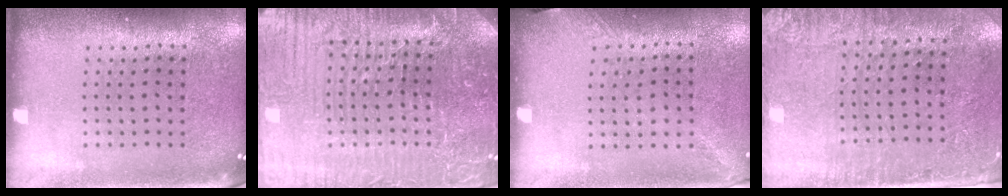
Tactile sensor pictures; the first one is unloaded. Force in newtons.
{"total": 5.7, "press": 5.3, "slide": 2.1}
{"total": 1.3, "press": 1.0, "slide": 0.9}
{"total": 2.8, "press": 2.4, "slide": 1.4}